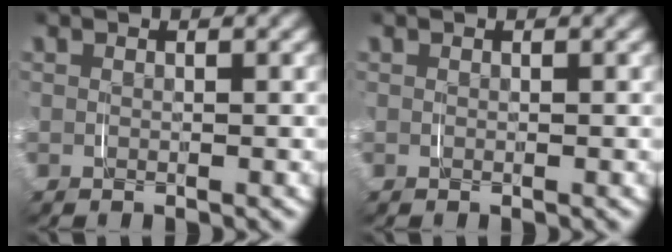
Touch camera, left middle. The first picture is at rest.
{"total": 0.0}